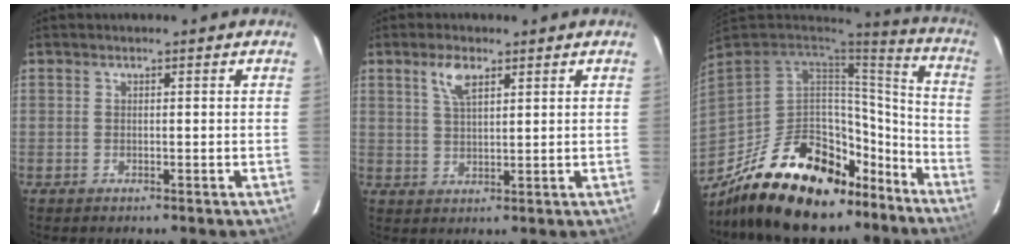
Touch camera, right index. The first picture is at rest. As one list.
[{"total": 4.6, "force": [2.6, 1.8, 3.3], "torque": [-0.064, 0.006, 0.052]}, {"total": 30.1, "force": [-20.4, 14.7, 16.6], "torque": [-0.314, 0.026, -0.283]}]